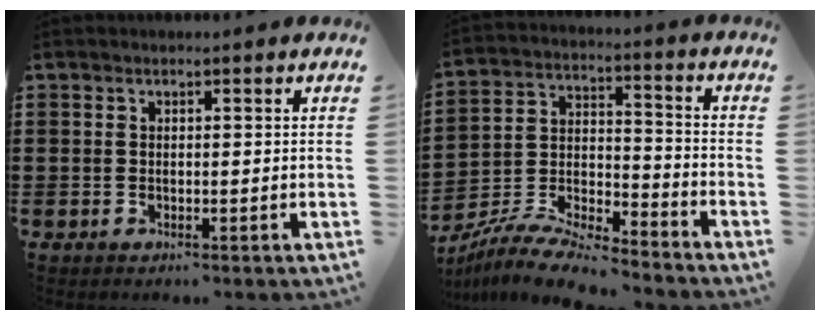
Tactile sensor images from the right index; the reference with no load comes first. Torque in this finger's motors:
{"motor_torque": [0.81, 0.95, -0.18, -0.21]}